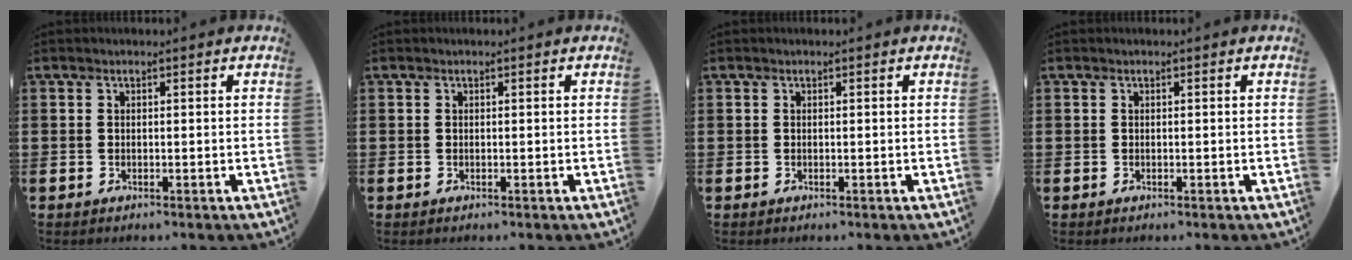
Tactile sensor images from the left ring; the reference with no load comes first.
{"total": 0.0}
{"total": 0.0}
{"total": 0.0}